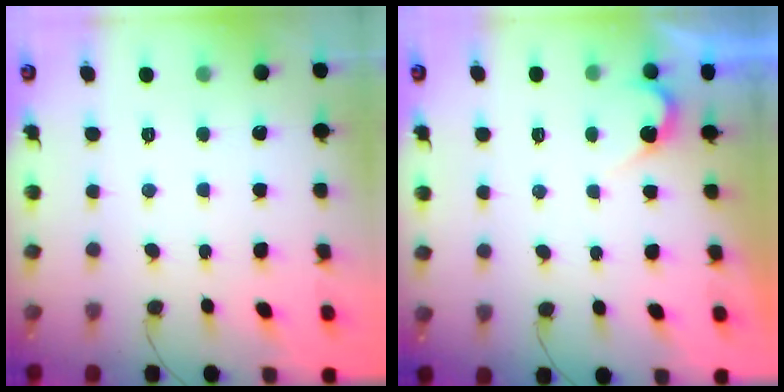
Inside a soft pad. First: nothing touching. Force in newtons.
{"total": 3.0, "press": 3.0, "slide": 0.3}